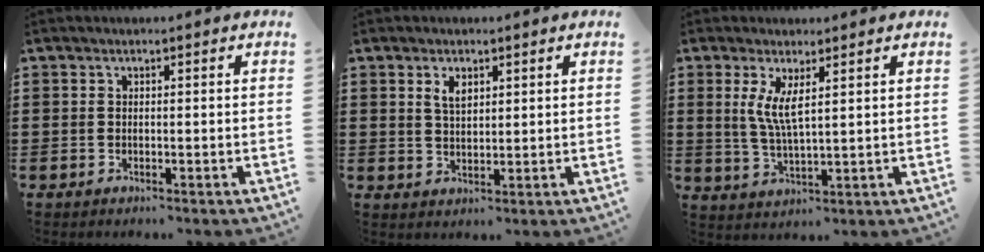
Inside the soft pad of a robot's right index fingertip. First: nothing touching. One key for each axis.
{"total": 2.7, "fx": 1.5, "fy": 1.3, "fz": 1.9, "tx": -0.041, "ty": 0.004, "tz": 0.026}
{"total": 4.8, "fx": 1.7, "fy": 1.1, "fz": 4.4, "tx": -0.093, "ty": -0.001, "tz": 0.029}